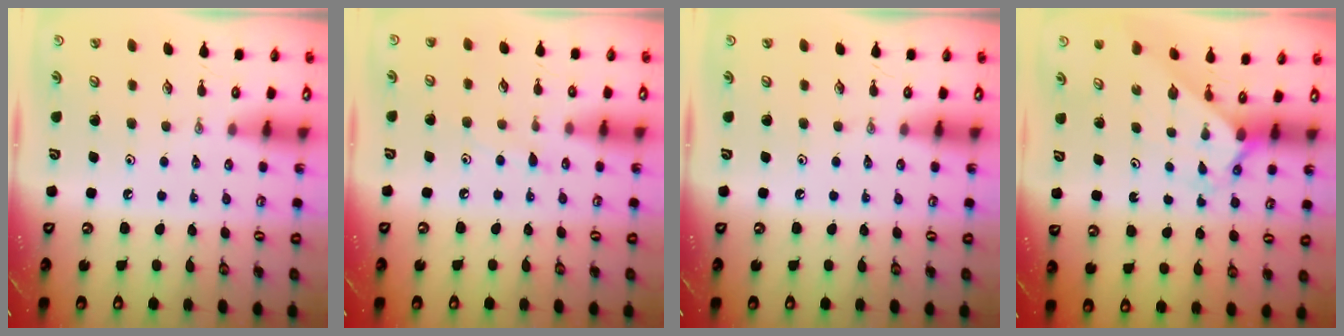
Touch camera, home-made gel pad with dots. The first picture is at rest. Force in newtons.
{"total": 6.8, "press": 6.8, "slide": 0.6}
{"total": 0.0}
{"total": 2.0, "press": 2.0, "slide": 0.2}